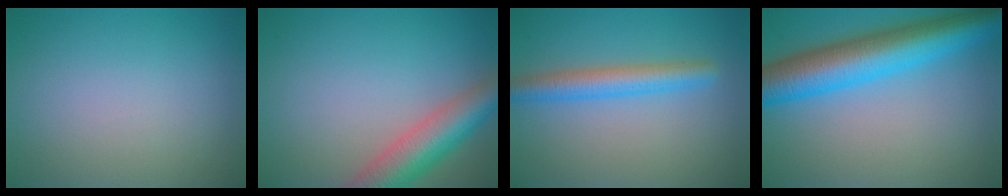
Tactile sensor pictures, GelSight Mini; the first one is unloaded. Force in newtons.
{"total": 6.4, "press": 6.4, "slide": 0.4}
{"total": 3.7, "press": 3.7, "slide": 0.1}
{"total": 9.3, "press": 9.3, "slide": 0.2}